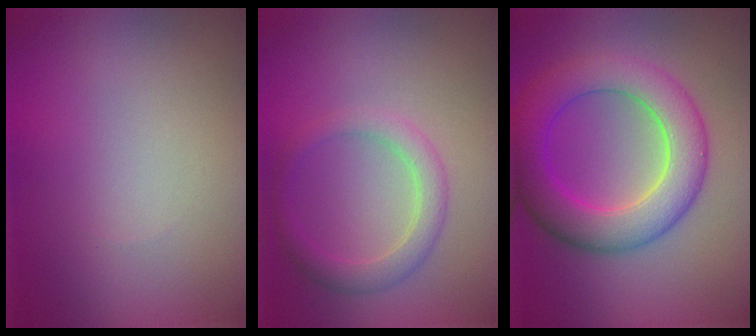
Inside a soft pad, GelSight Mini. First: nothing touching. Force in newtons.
{"total": 2.5, "press": 2.5, "slide": 0.1}
{"total": 7.1, "press": 7.1, "slide": 0.1}